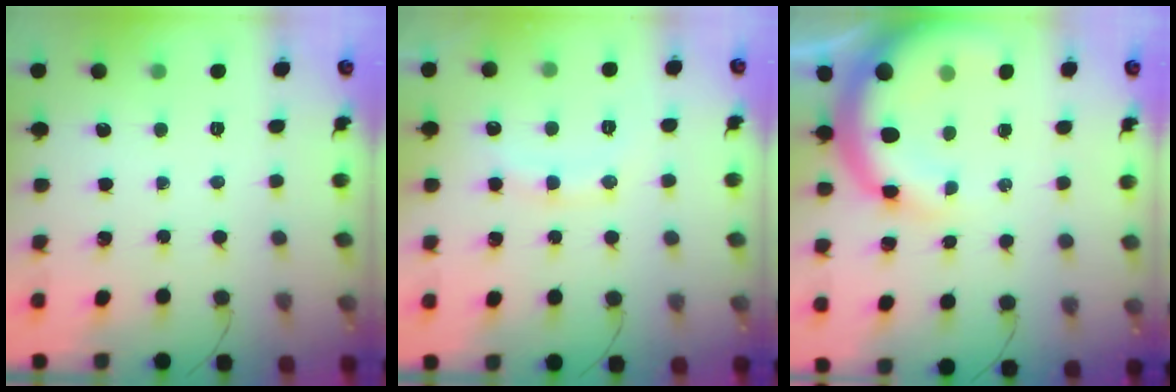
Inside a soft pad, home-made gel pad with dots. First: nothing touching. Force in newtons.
{"total": 10.3, "press": 10.2, "slide": 1.2}
{"total": 11.7, "press": 11.5, "slide": 2.3}